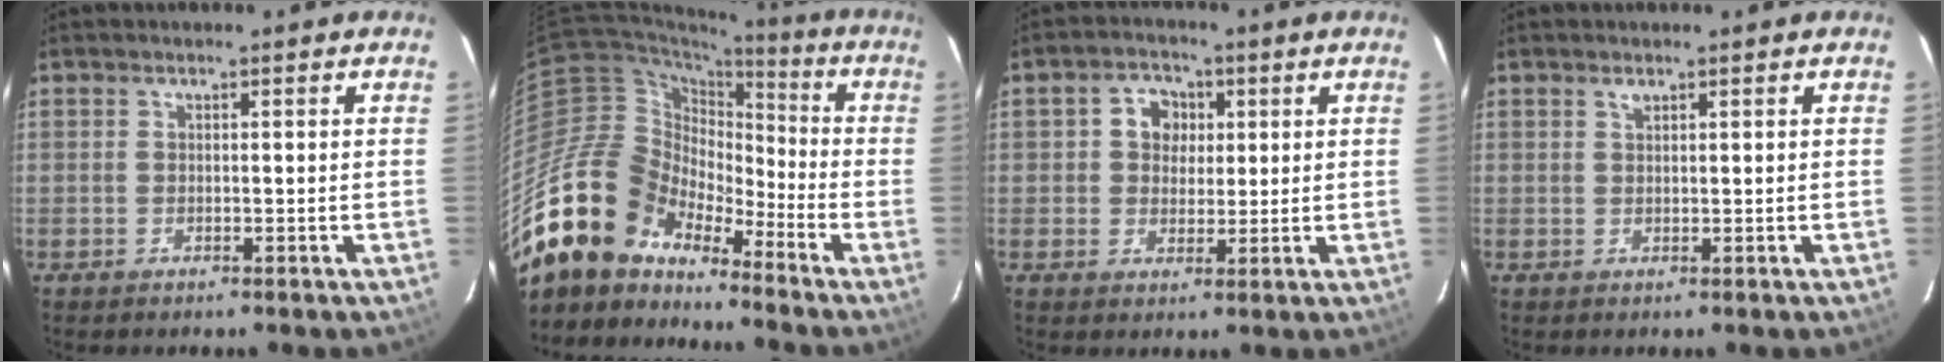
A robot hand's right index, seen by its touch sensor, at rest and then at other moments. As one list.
[{"total": 19.0, "force": [-15.1, 9.5, 6.4], "torque": [-0.127, 0.013, -0.277]}, {"total": 5.5, "force": [1.2, 4.8, 2.4], "torque": [-0.040, 0.018, 0.019]}, {"total": 0.8, "force": [0.6, 0.3, 0.4], "torque": [-0.007, 0.002, 0.011]}]